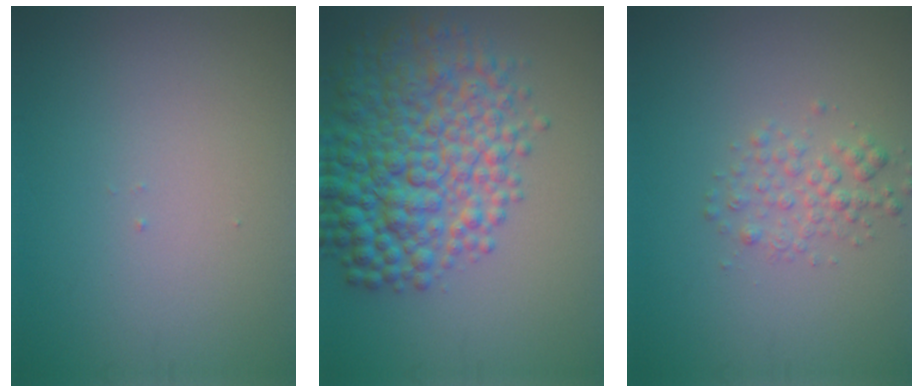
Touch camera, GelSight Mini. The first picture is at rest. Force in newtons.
{"total": 9.3, "press": 9.3, "slide": 0.1}
{"total": 2.1, "press": 2.1, "slide": 0.1}